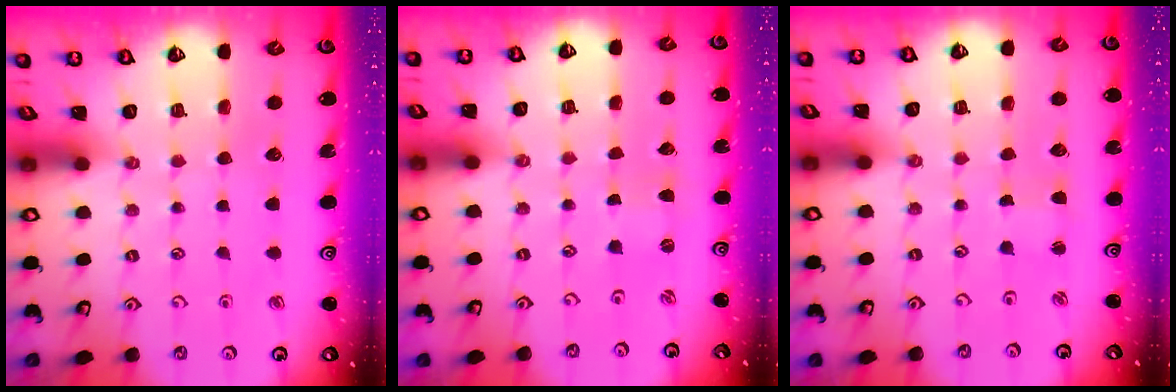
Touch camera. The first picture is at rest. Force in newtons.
{"total": 0.9, "press": 0.9, "slide": 0.2}
{"total": 1.5, "press": 1.5, "slide": 0.2}